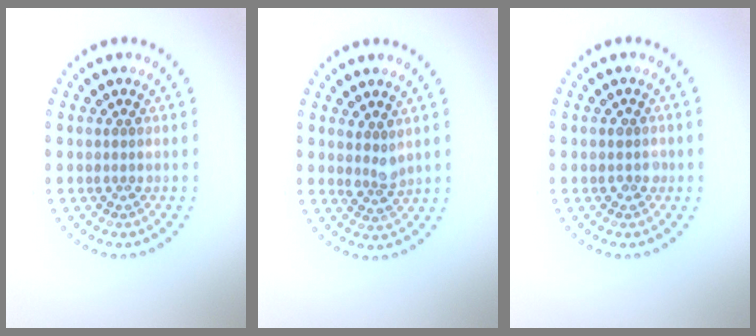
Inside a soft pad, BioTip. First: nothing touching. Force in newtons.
{"total": 1.8, "press": 1.4, "slide": 1.1}
{"total": 1.1, "press": 1.0, "slide": 0.3}